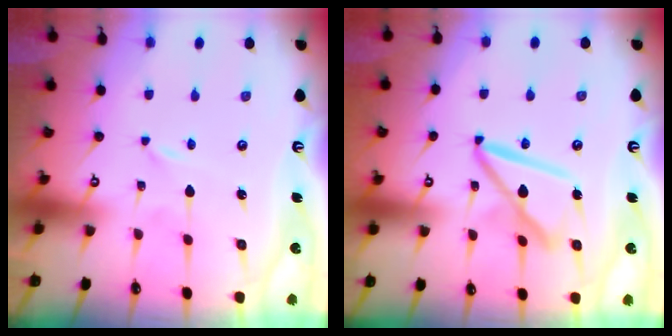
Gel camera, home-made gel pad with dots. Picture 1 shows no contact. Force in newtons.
{"total": 14.2, "press": 14.2, "slide": 1.4}